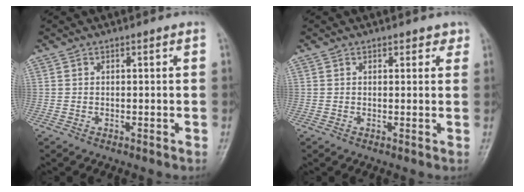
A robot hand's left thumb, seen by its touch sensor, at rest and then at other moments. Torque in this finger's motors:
{"motor_torque": [-0.01, 0.09, -0.12, -0.09, 0.04]}